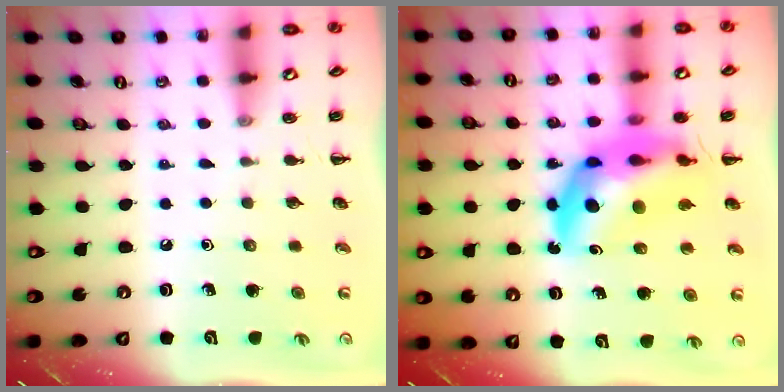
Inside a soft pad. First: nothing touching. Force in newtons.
{"total": 17.0, "press": 16.4, "slide": 4.7}